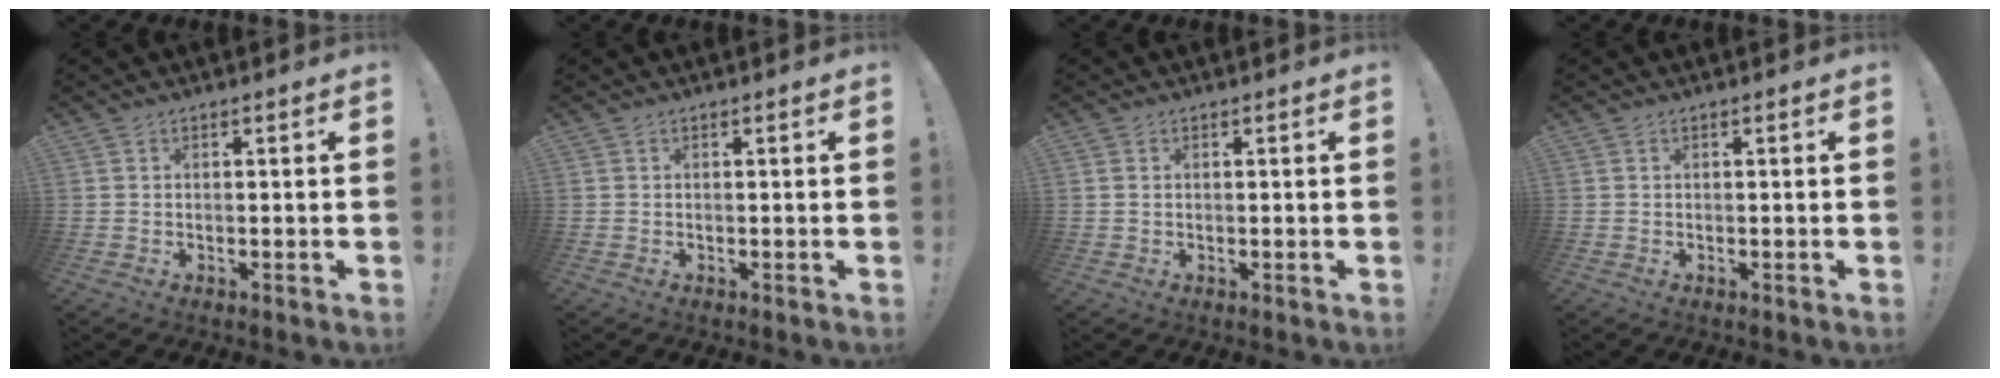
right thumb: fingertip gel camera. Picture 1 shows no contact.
{"total": 0.0}
{"total": 0.7, "force": [0.2, 0.6, 0.3], "torque": [-0.007, 0.003, 0.004]}
{"total": 0.0}